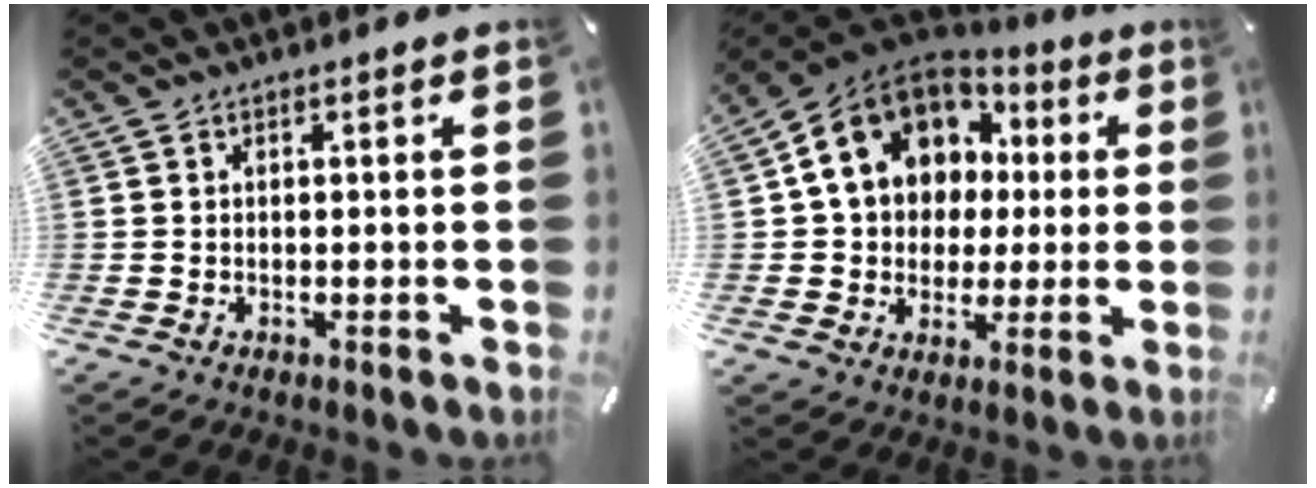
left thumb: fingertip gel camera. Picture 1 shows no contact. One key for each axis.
{"total": 14.2, "fx": 4.2, "fy": 12.3, "fz": 5.7, "tx": -0.110, "ty": -0.013, "tz": 0.085}